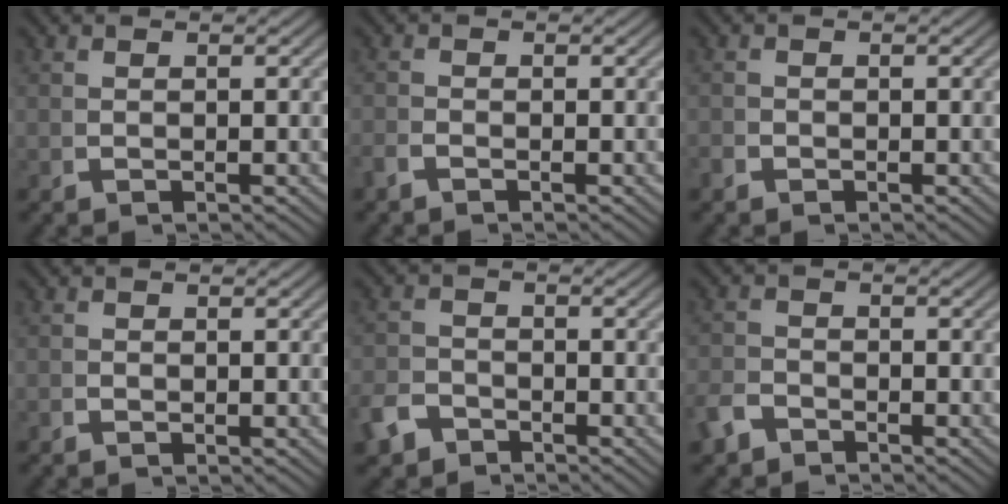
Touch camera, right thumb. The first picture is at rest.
{"total": 0.7, "force": [-0.7, 0.0, 0.1], "torque": [0.005, -0.001, -0.017]}
{"total": 0.5, "force": [-0.5, 0.2, -0.1], "torque": [0.004, -0.003, -0.011]}
{"total": 0.0}
{"total": 2.6, "force": [-2.3, 1.2, 0.2], "torque": [0.000, -0.010, -0.038]}
{"total": 1.8, "force": [-1.7, 0.6, 0.1], "torque": [0.003, -0.004, -0.032]}